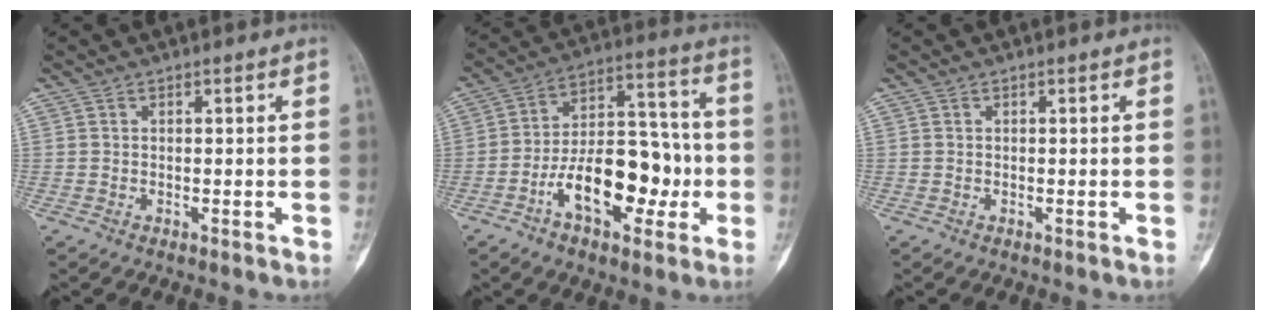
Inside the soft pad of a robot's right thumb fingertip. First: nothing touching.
{"total": 17.5, "force": [-5.2, 9.6, 13.6], "torque": [-0.191, 0.049, -0.086]}
{"total": 0.0}